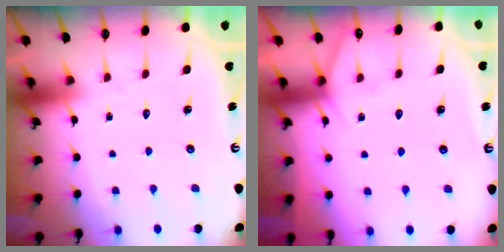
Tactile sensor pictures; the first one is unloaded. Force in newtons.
{"total": 4.5, "press": 4.4, "slide": 0.6}